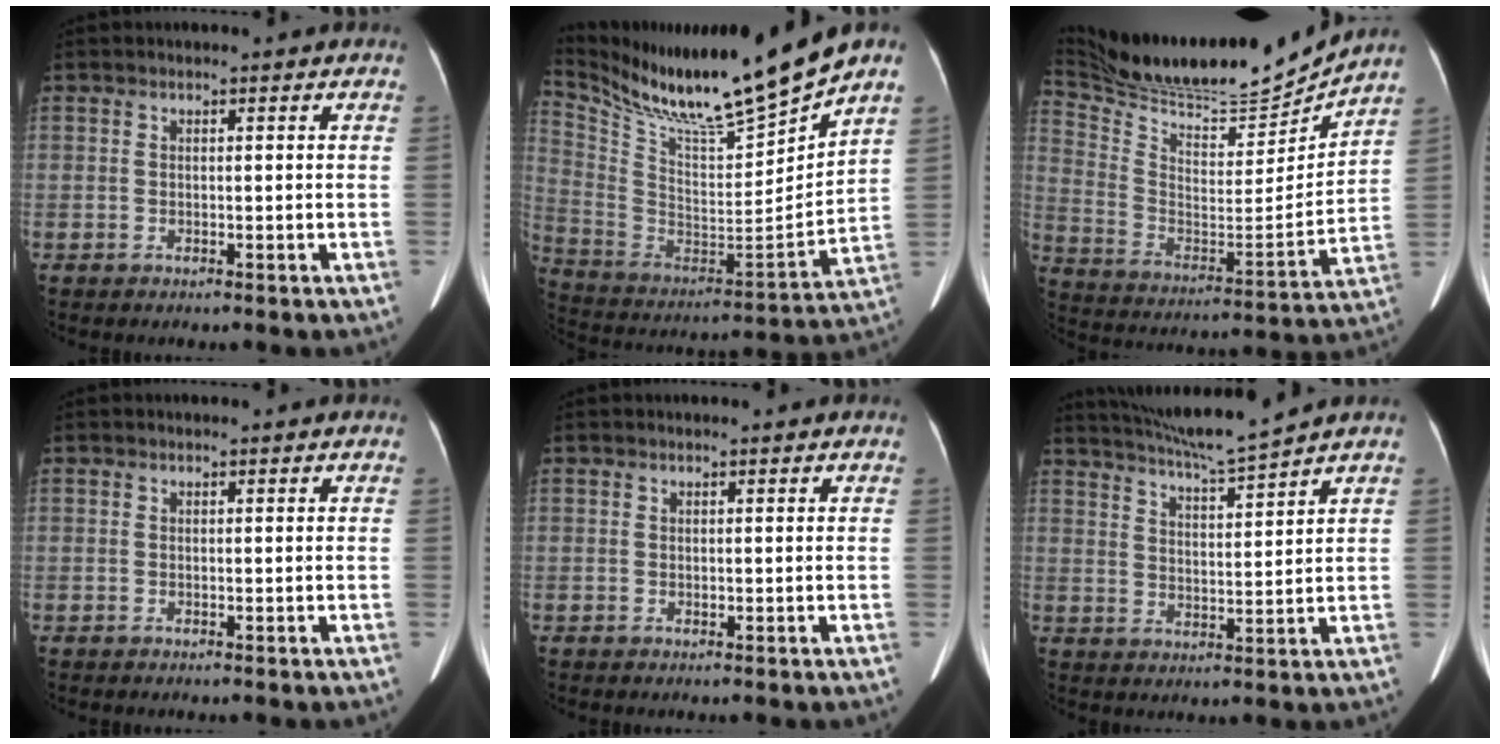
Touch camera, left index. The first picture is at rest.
{"total": 20.6, "force": [17.6, -0.5, 10.6], "torque": [-0.208, -0.038, 0.318]}
{"total": 23.0, "force": [21.5, 1.7, 7.7], "torque": [-0.158, -0.039, 0.352]}
{"total": 0.0}
{"total": 0.6, "force": [0.5, 0.3, 0.3], "torque": [-0.008, 0.005, 0.008]}
{"total": 9.0, "force": [8.2, -1.8, 3.2], "torque": [-0.061, -0.005, 0.145]}